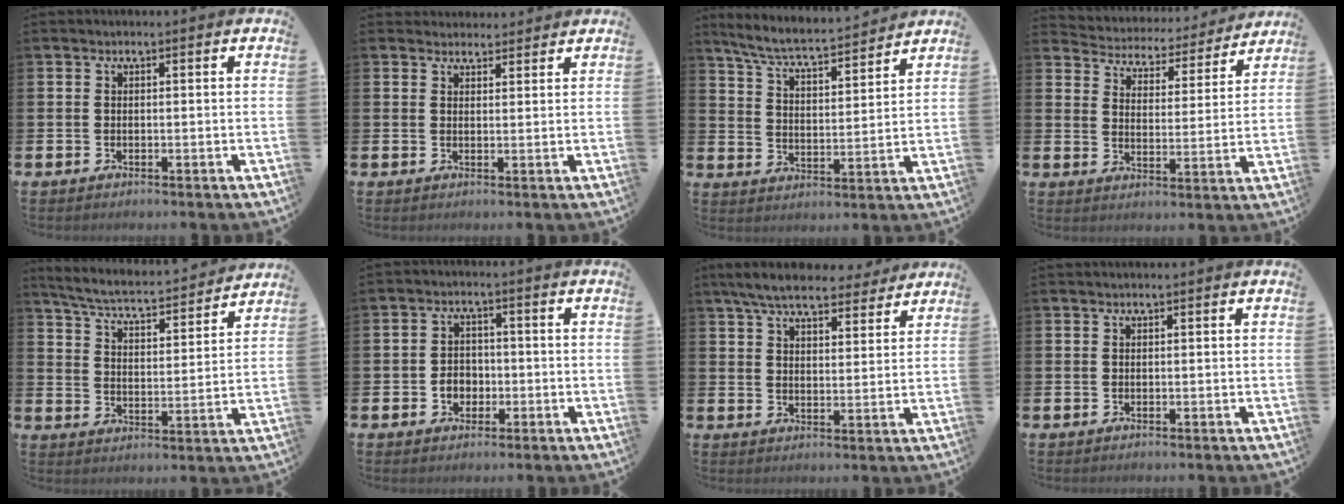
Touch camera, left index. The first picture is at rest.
{"total": 2.5, "force": [2.4, 0.7, -0.2], "torque": [0.007, -0.013, 0.042]}
{"total": 6.3, "force": [5.9, 0.5, 2.1], "torque": [-0.071, -0.043, 0.100]}
{"total": 4.4, "force": [4.2, 1.3, 0.0], "torque": [-0.024, -0.043, 0.065]}
{"total": 5.5, "force": [5.2, 0.6, 1.7], "torque": [-0.061, -0.045, 0.083]}
{"total": 3.2, "force": [-1.1, 2.6, 1.6], "torque": [-0.018, -0.003, -0.028]}
{"total": 7.4, "force": [6.8, 1.8, 2.4], "torque": [-0.061, -0.031, 0.122]}
{"total": 0.0}